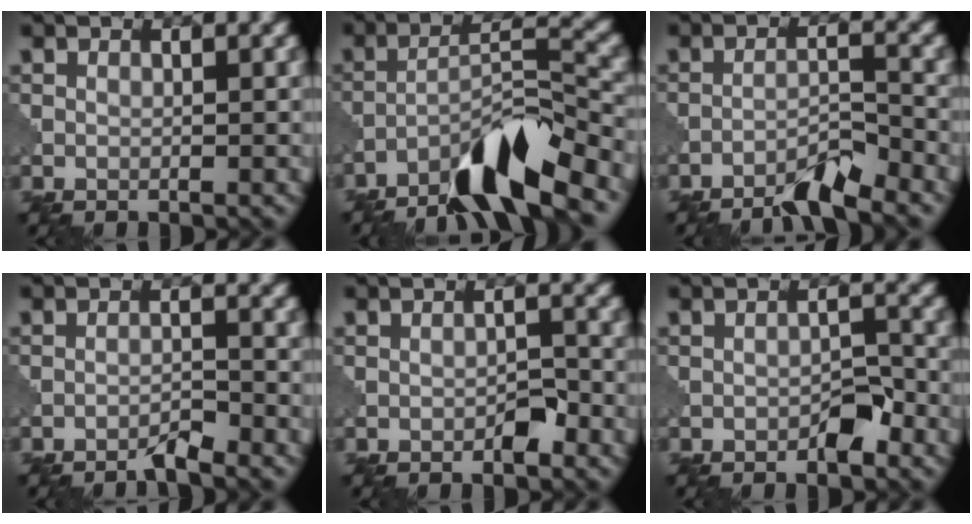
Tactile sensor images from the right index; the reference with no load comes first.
{"total": 8.4, "force": [-6.2, 1.3, 5.5], "torque": [-0.095, 0.007, -0.114]}
{"total": 4.0, "force": [-3.3, 0.3, 2.2], "torque": [-0.038, 0.007, -0.066]}
{"total": 1.7, "force": [-1.5, 0.0, 0.9], "torque": [-0.011, 0.005, -0.033]}
{"total": 1.6, "force": [-1.0, 0.6, 1.1], "torque": [-0.016, 0.003, -0.018]}
{"total": 2.2, "force": [-1.3, 0.8, 1.5], "torque": [-0.018, 0.007, -0.023]}